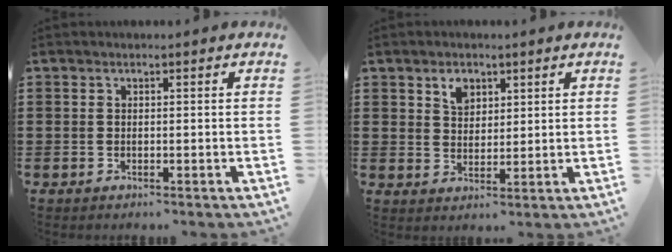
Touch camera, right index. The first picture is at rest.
{"total": 3.4, "force": [2.0, 2.3, 1.5], "torque": [-0.029, 0.004, 0.035]}